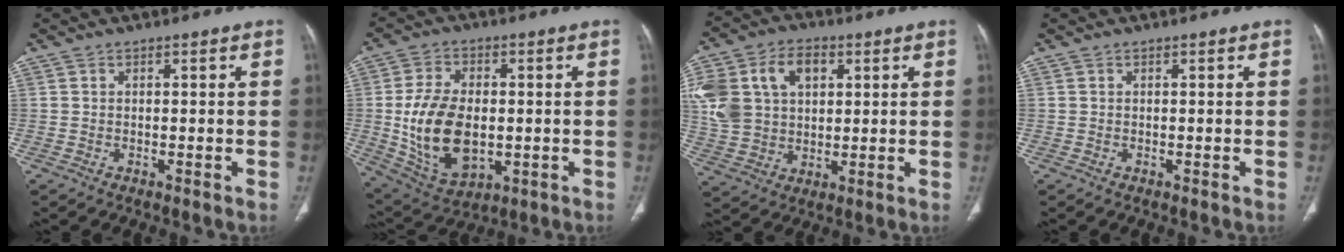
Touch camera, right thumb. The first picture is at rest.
{"total": 16.0, "force": [-1.1, 10.0, 12.5], "torque": [-0.223, -0.004, 0.002]}
{"total": 19.3, "force": [5.1, 14.0, 12.2], "torque": [-0.260, 0.024, 0.101]}
{"total": 0.0}